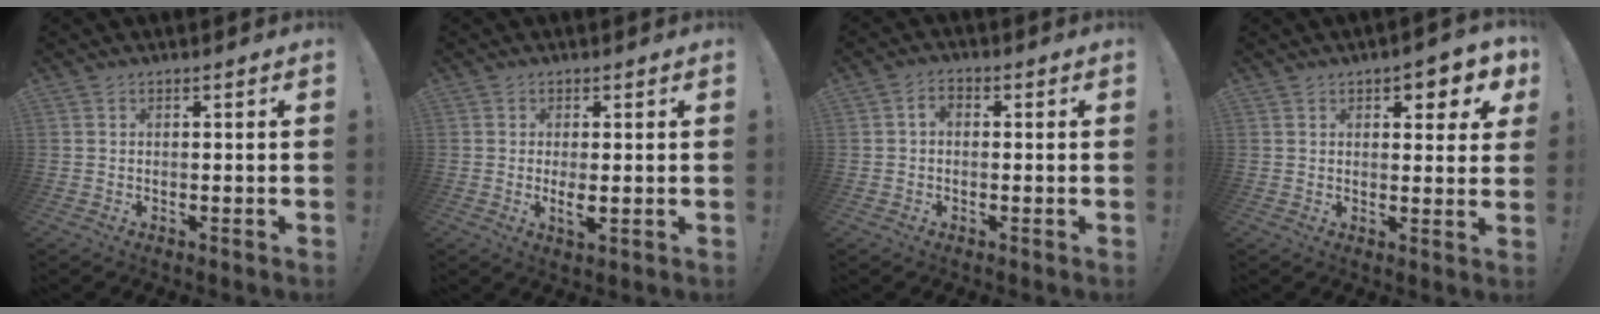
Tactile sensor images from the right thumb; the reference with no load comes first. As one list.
[{"total": 3.7, "force": [0.2, 1.0, 3.6], "torque": [-0.055, -0.010, 0.001]}, {"total": 2.5, "force": [-0.3, 1.7, 1.8], "torque": [-0.025, 0.006, -0.007]}, {"total": 4.9, "force": [2.5, 2.1, 3.6], "torque": [-0.031, -0.016, 0.037]}]